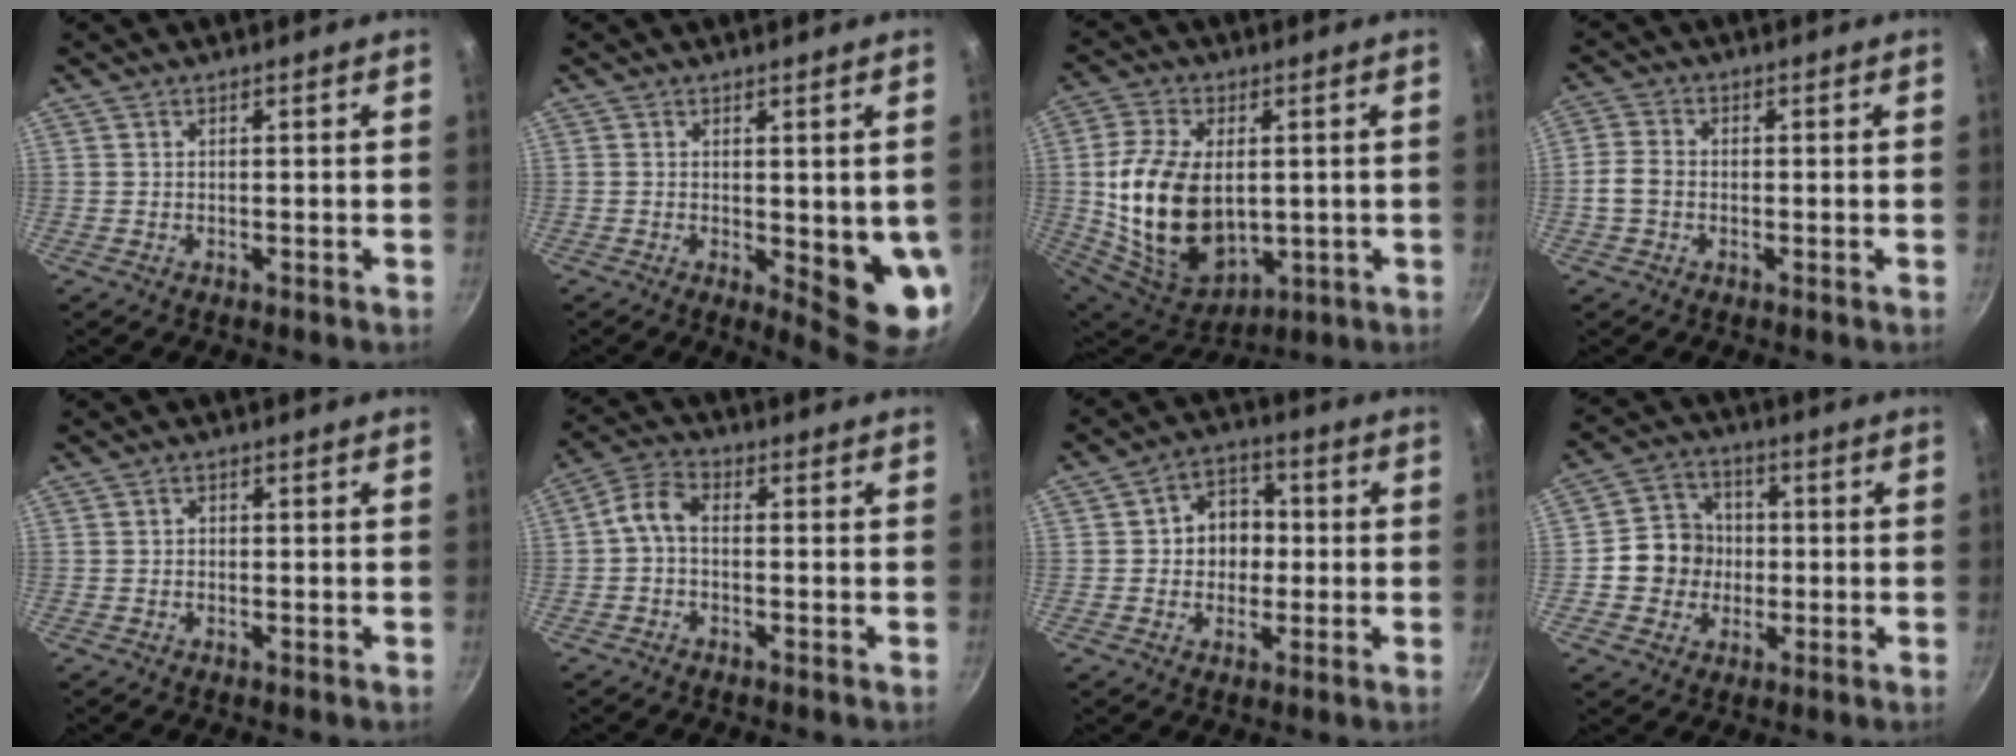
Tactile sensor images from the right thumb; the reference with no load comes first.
{"total": 9.2, "force": [-0.5, 2.7, 8.7], "torque": [-0.089, -0.021, 0.001]}
{"total": 19.7, "force": [0.6, 12.8, 15.0], "torque": [-0.266, -0.016, 0.033]}
{"total": 4.2, "force": [-0.9, 3.2, 2.6], "torque": [-0.049, 0.014, -0.026]}
{"total": 0.8, "force": [-0.1, 0.7, 0.3], "torque": [-0.005, 0.005, -0.002]}
{"total": 4.7, "force": [-0.8, 3.0, 3.6], "torque": [-0.079, 0.027, -0.029]}
{"total": 8.4, "force": [0.1, 7.1, 4.6], "torque": [-0.020, 0.014, -0.007]}
{"total": 9.5, "force": [-0.8, 8.8, 3.6], "torque": [-0.024, 0.022, -0.028]}